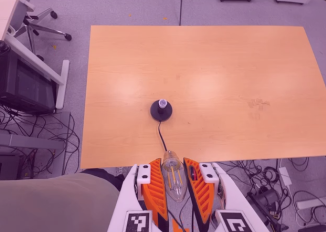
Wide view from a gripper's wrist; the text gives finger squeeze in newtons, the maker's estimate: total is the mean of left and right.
{"total": 19.2, "left": 21.3, "right": 17.1}